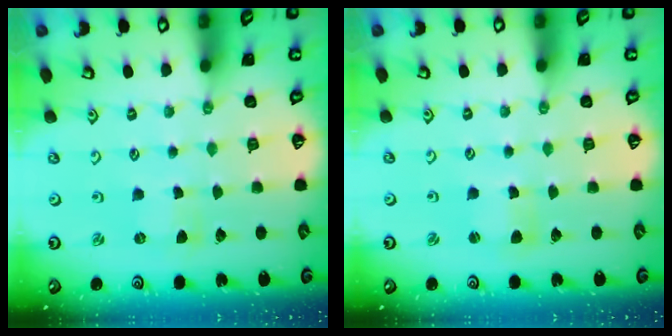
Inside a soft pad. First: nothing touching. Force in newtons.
{"total": 2.2, "press": 2.2, "slide": 0.3}